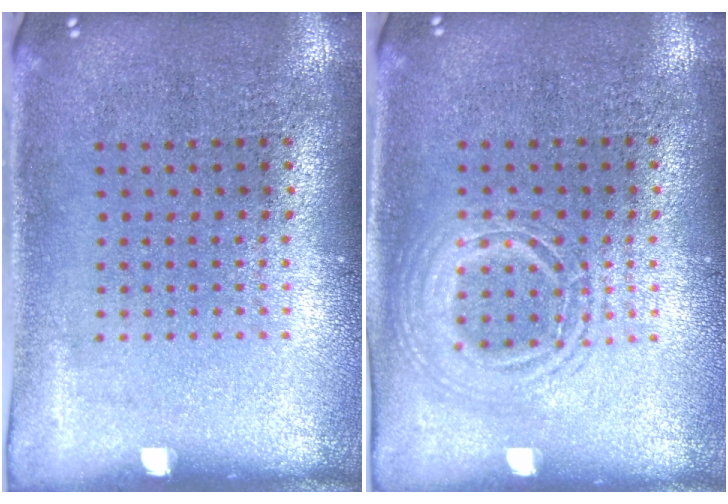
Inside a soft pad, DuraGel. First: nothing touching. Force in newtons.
{"total": 1.3, "press": 1.3, "slide": 0.1}